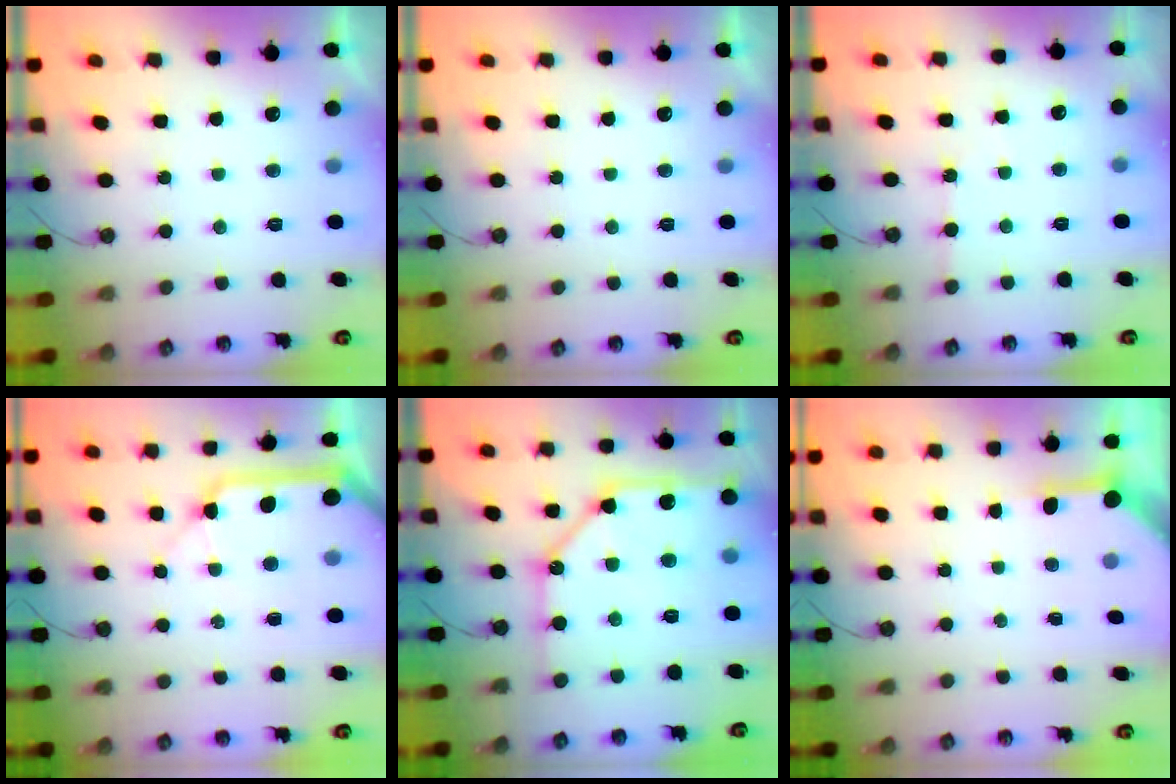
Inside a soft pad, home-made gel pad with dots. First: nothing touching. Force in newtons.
{"total": 0.0}
{"total": 2.2, "press": 2.2, "slide": 0.3}
{"total": 14.2, "press": 14.0, "slide": 2.4}
{"total": 17.5, "press": 17.3, "slide": 2.3}
{"total": 3.9, "press": 3.9, "slide": 0.4}